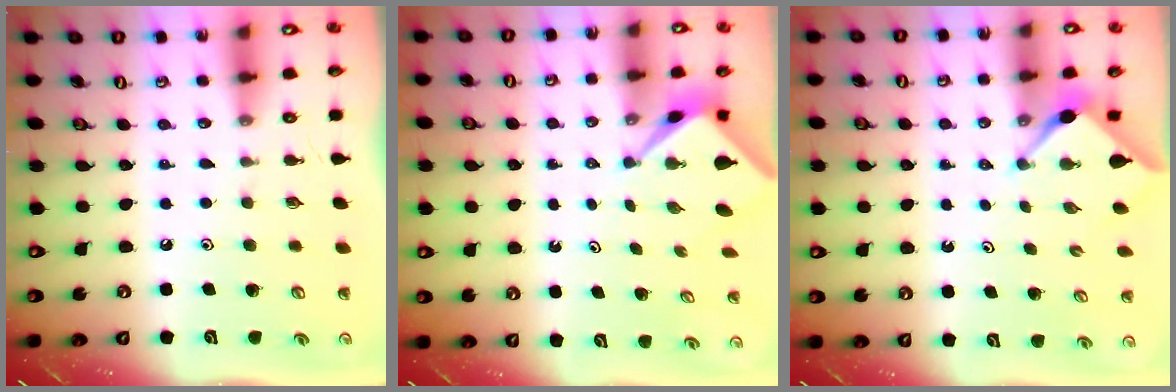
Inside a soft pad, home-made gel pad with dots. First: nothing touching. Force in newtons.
{"total": 2.3, "press": 2.3, "slide": 0.3}
{"total": 2.9, "press": 2.9, "slide": 0.3}